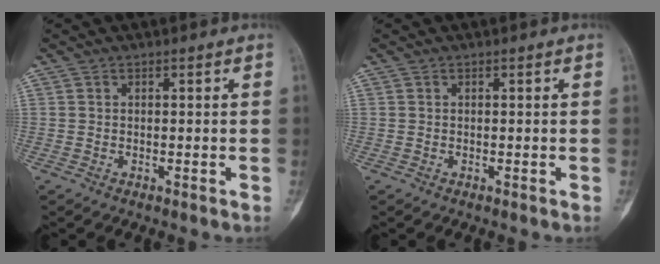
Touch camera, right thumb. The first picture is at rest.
{"total": 0.0}